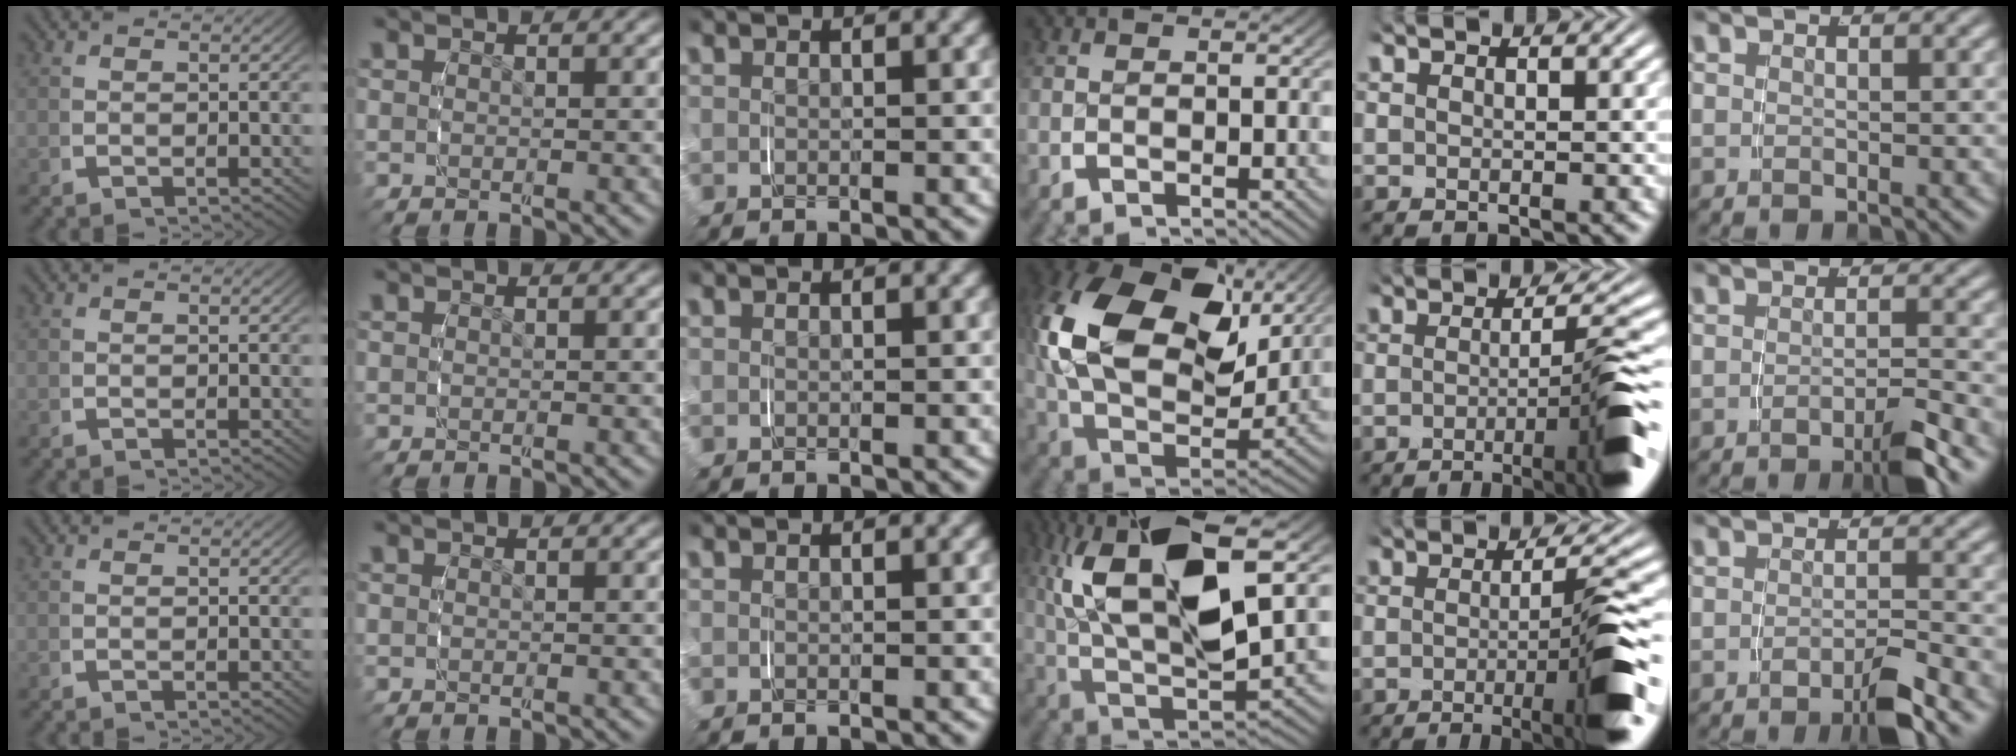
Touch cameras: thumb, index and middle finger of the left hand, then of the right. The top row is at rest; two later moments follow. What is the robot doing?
{"motion": "grasp_and_lifting", "object": "jar lid"}